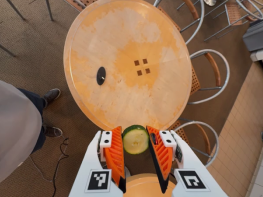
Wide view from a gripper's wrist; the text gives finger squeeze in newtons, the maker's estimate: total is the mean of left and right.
{"total": 9.1, "left": 8.9, "right": 9.2}